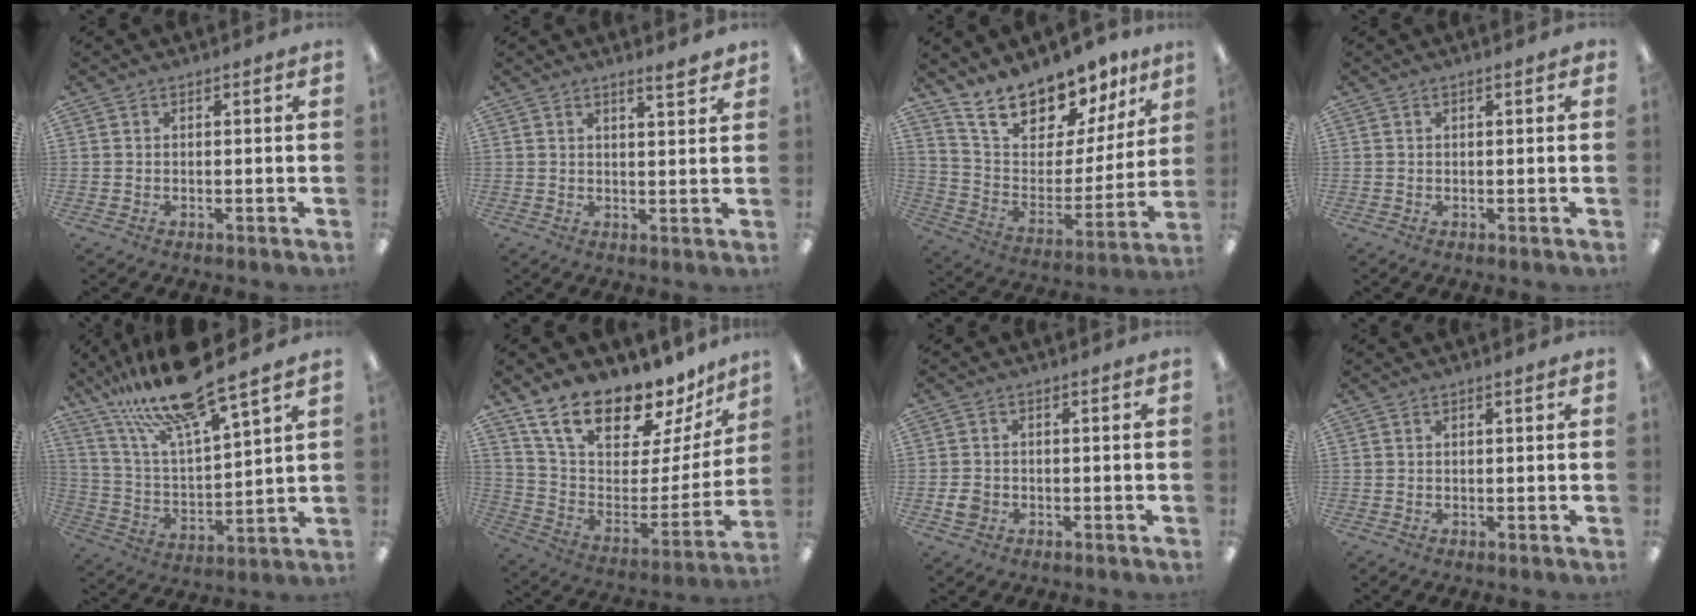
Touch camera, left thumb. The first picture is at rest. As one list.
[{"total": 3.8, "force": [3.3, 0.5, 1.8], "torque": [-0.019, -0.022, 0.054]}, {"total": 17.2, "force": [14.9, 6.6, 5.3], "torque": [-0.108, -0.117, 0.269]}, {"total": 1.2, "force": [0.7, 0.2, 0.9], "torque": [-0.020, 0.002, 0.012]}, {"total": 19.0, "force": [16.1, 2.3, 9.8], "torque": [-0.197, -0.093, 0.274]}, {"total": 19.7, "force": [16.1, 7.2, 8.6], "torque": [-0.156, -0.118, 0.288]}, {"total": 2.7, "force": [-0.6, 2.3, 1.3], "torque": [-0.028, 0.002, -0.013]}, {"total": 0.8, "force": [0.6, 0.0, 0.5], "torque": [-0.011, 0.001, 0.010]}]